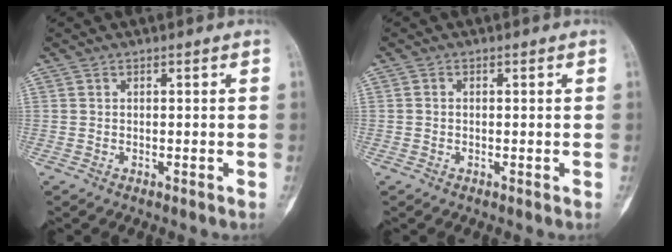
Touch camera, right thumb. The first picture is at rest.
{"total": 0.6, "force": [-0.2, 0.5, 0.2], "torque": [0.005, 0.003, -0.007]}